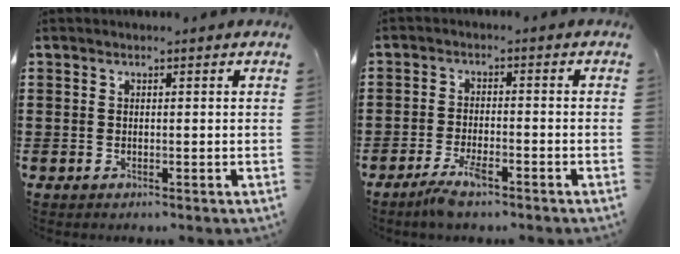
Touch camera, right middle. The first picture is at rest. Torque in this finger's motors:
{"motor_torque": [-0.06, -0.05, 0.19, 0.06]}